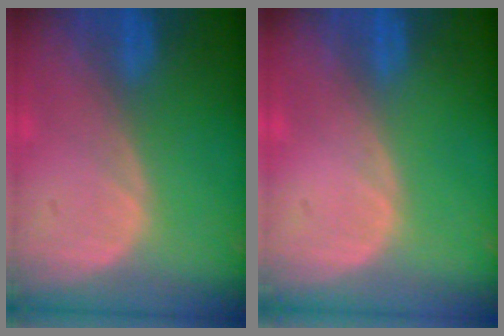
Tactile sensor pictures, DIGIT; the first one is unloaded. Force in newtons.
{"total": 0.0}